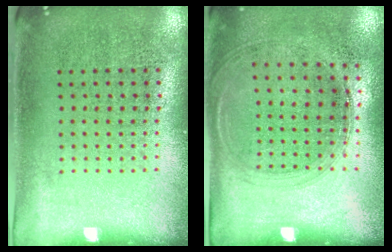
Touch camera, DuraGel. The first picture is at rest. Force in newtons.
{"total": 1.3, "press": 1.2, "slide": 0.5}